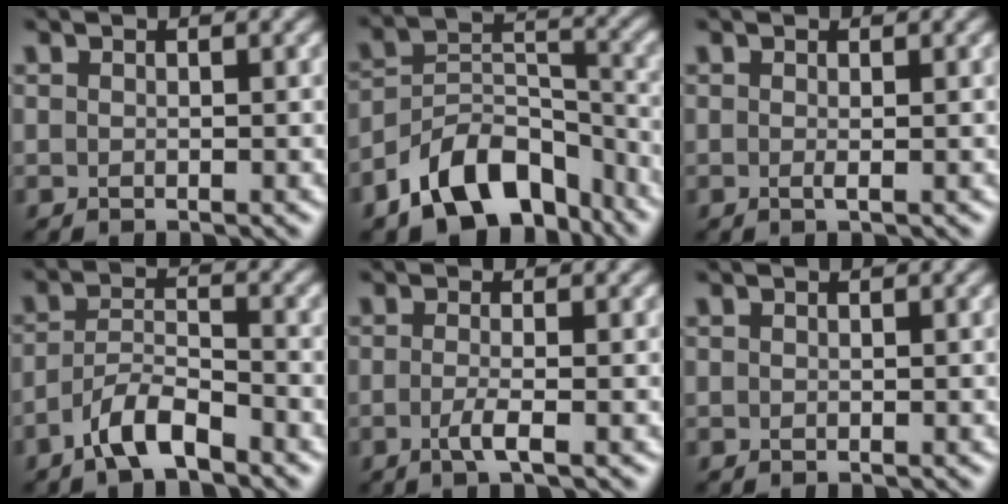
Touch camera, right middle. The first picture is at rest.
{"total": 9.8, "force": [-6.5, 5.5, 4.9], "torque": [-0.075, -0.001, -0.128]}
{"total": 0.6, "force": [-0.1, 0.0, 0.6], "torque": [-0.015, -0.004, -0.002]}
{"total": 4.1, "force": [-2.9, 1.2, 2.7], "torque": [-0.053, 0.009, -0.060]}
{"total": 2.1, "force": [-0.6, 0.5, 1.9], "torque": [-0.035, -0.003, -0.018]}
{"total": 0.0}